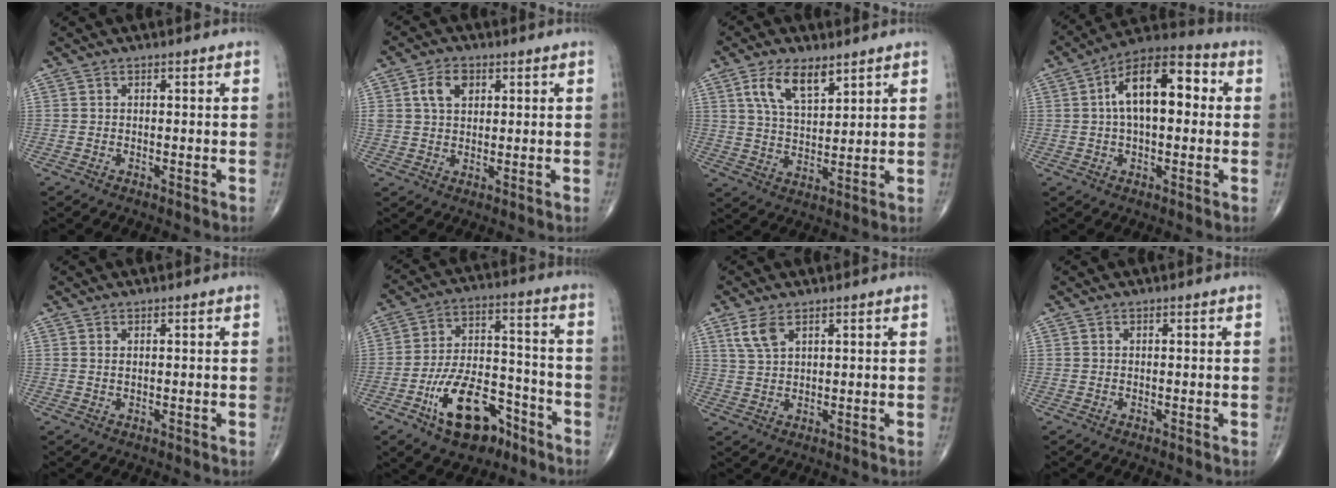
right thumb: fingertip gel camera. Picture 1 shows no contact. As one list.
[{"total": 5.5, "force": [2.0, 3.7, 3.5], "torque": [-0.052, 0.000, 0.037]}, {"total": 8.9, "force": [5.0, 4.1, 6.1], "torque": [-0.102, -0.024, 0.099]}, {"total": 15.1, "force": [2.3, 7.6, 12.8], "torque": [-0.196, 0.035, 0.028]}, {"total": 0.6, "force": [0.3, 0.2, 0.5], "torque": [-0.009, -0.001, 0.007]}, {"total": 15.5, "force": [-8.4, 8.3, 10.1], "torque": [-0.150, 0.065, -0.135]}, {"total": 4.5, "force": [2.6, 2.1, 3.0], "torque": [-0.065, -0.002, 0.060]}, {"total": 0.0}]